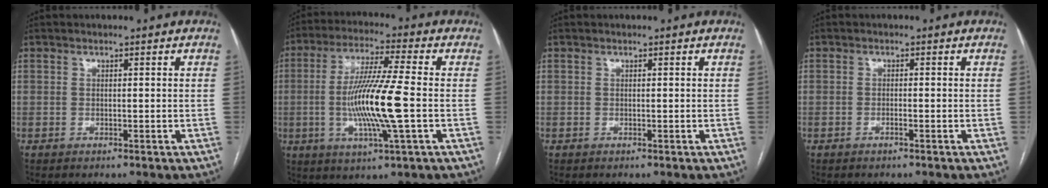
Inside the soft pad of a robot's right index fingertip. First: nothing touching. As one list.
[{"total": 13.0, "force": [-1.7, -0.1, 12.9], "torque": [-0.254, -0.008, -0.038]}, {"total": 0.0}, {"total": 0.8, "force": [-0.6, -0.1, 0.6], "torque": [-0.013, 0.001, -0.010]}]